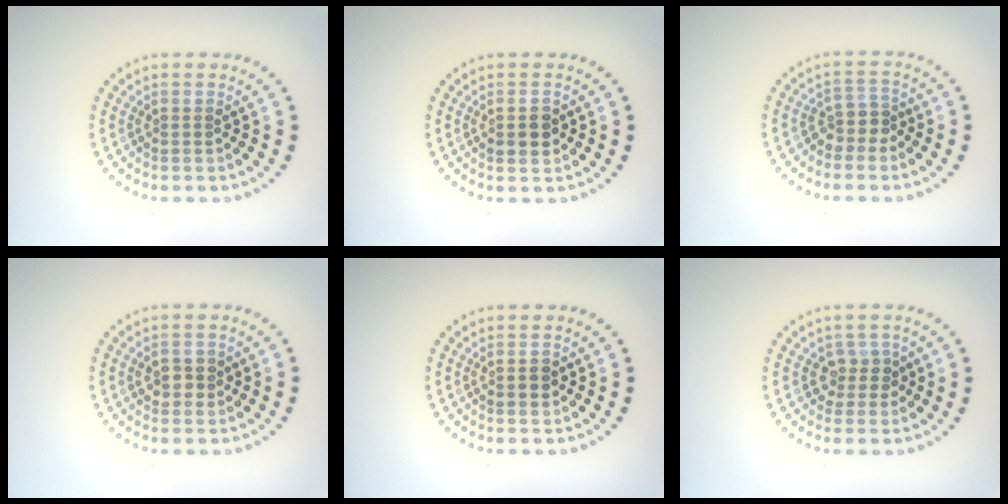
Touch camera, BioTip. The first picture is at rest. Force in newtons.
{"total": 2.3, "press": 2.3, "slide": 0.1}
{"total": 2.3, "press": 1.8, "slide": 1.5}
{"total": 1.8, "press": 1.8, "slide": 0.2}
{"total": 1.5, "press": 1.5, "slide": 0.1}
{"total": 1.9, "press": 1.4, "slide": 1.3}